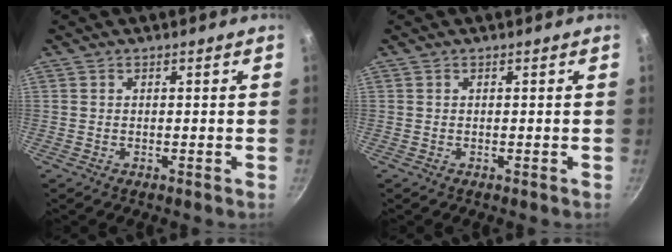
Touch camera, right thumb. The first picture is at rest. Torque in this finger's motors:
{"motor_torque": [-0.01, -0.01, 0.13, -0.02, 0.00]}